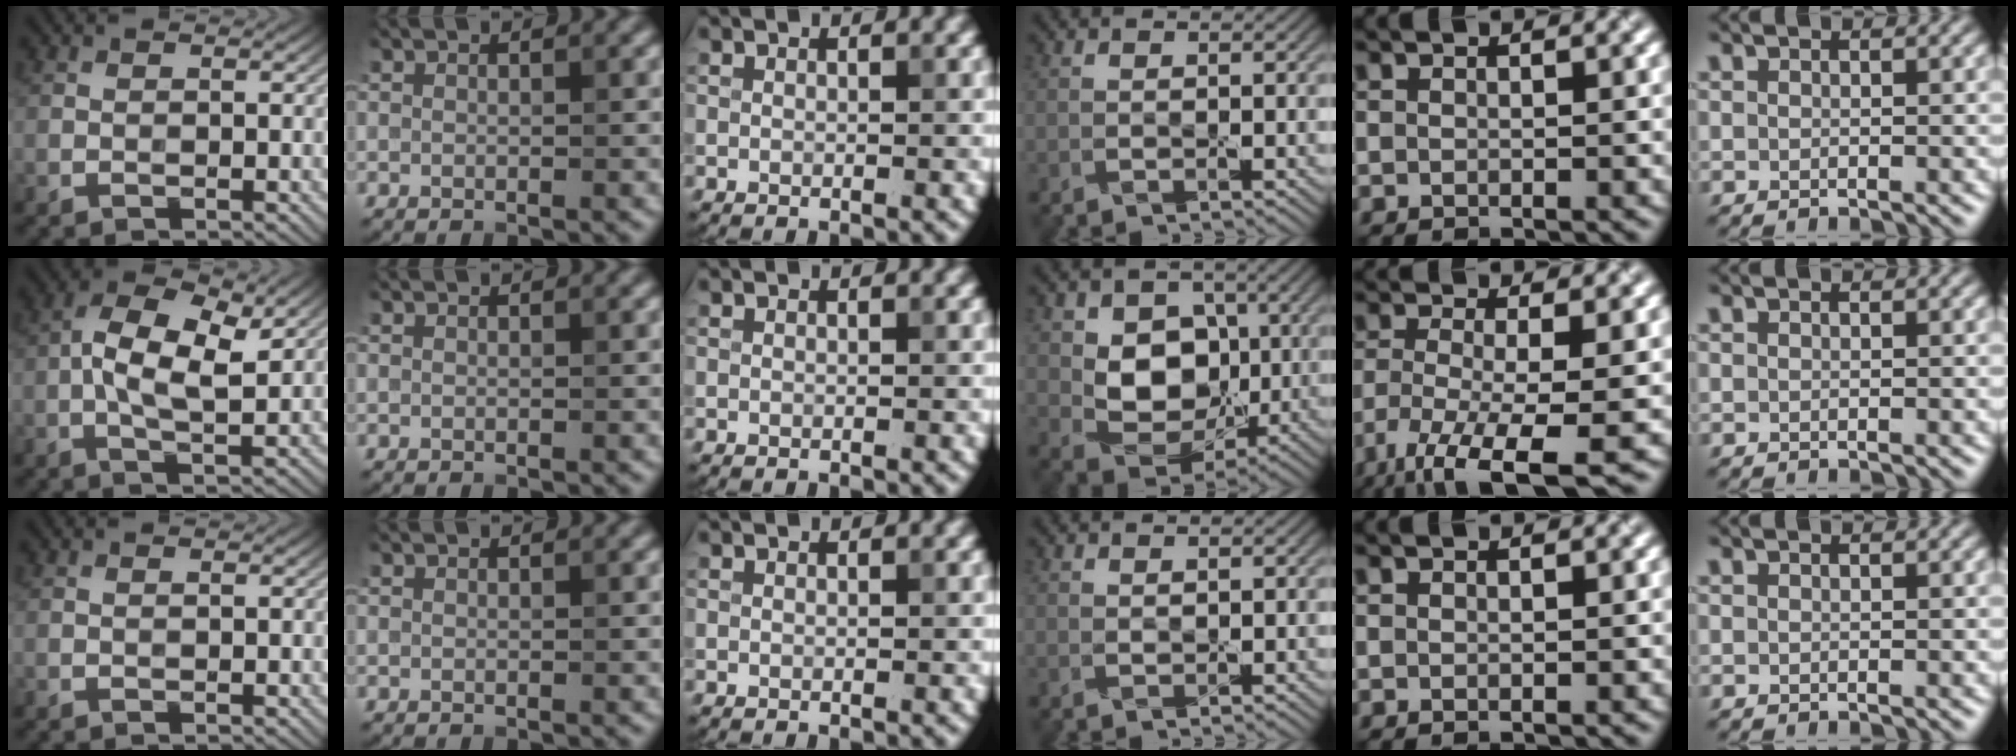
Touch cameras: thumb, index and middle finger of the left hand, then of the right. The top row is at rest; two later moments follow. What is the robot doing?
{"motion": "peel", "object": "envelope seal"}